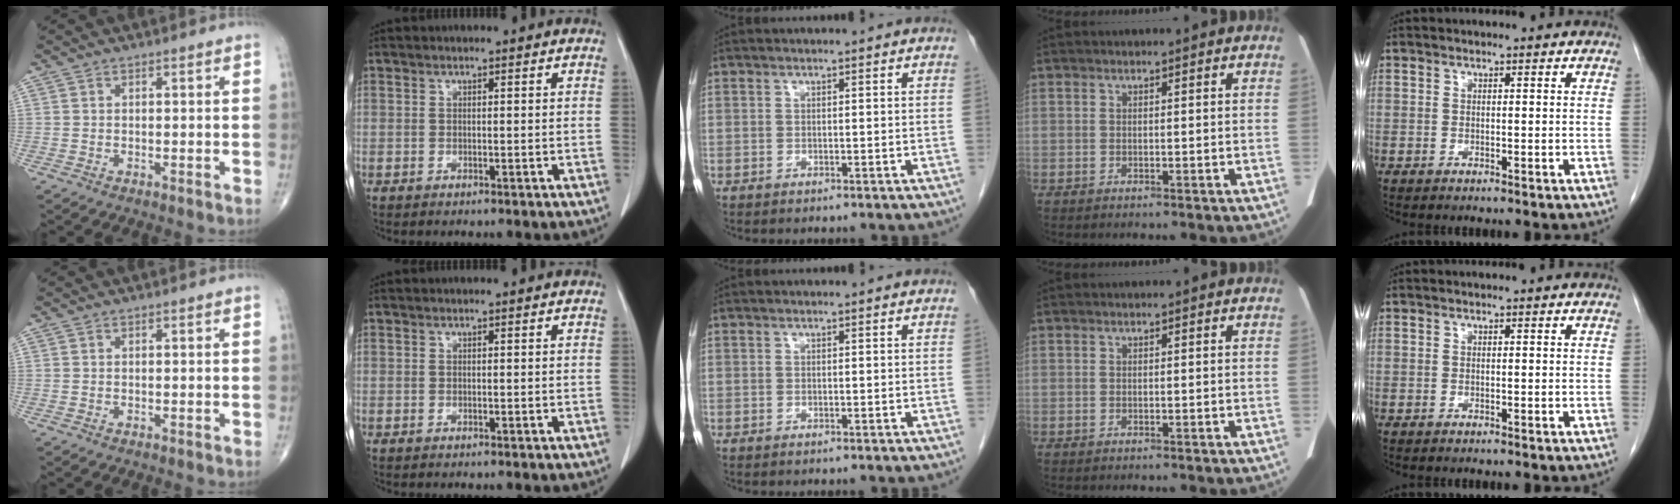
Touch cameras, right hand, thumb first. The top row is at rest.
{}